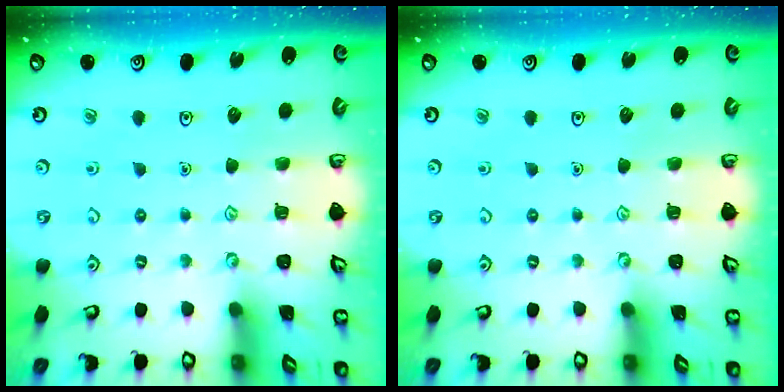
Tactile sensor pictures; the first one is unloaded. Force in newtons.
{"total": 0.0}